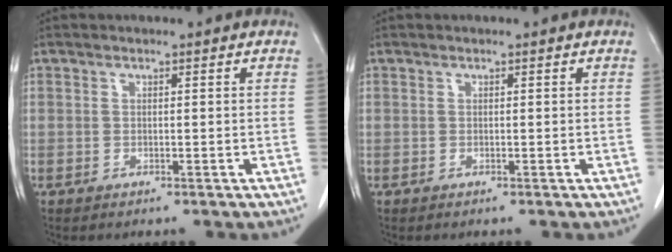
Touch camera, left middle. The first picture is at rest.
{"total": 0.0}